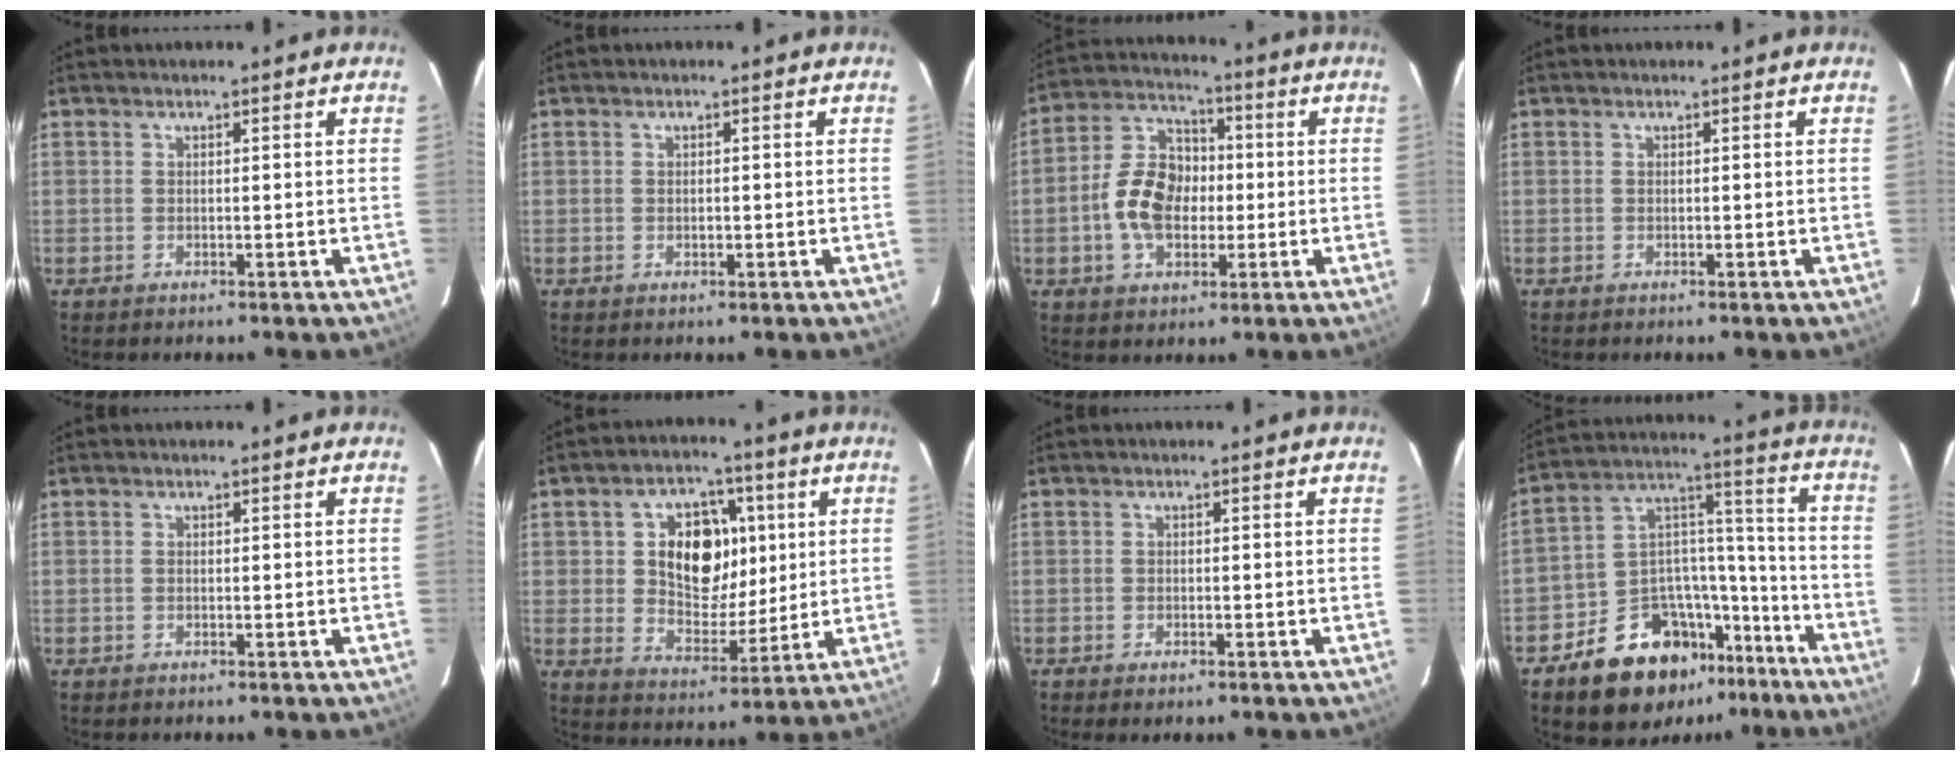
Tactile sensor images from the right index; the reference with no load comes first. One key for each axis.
{"total": 0.8, "fx": -0.1, "fy": 0.6, "fz": 0.5, "tx": -0.008, "ty": 0.003, "tz": 0.001}
{"total": 11.9, "fx": -1.7, "fy": 8.3, "fz": 8.3, "tx": -0.166, "ty": 0.028, "tz": -0.028}
{"total": 0.0}
{"total": 0.0}
{"total": 12.8, "fx": 2.9, "fy": 9.1, "fz": 8.5, "tx": -0.157, "ty": 0.012, "tz": 0.056}
{"total": 1.4, "fx": -1.0, "fy": 0.6, "fz": 0.7, "tx": -0.016, "ty": -0.005, "tz": -0.017}
{"total": 18.9, "fx": -13.0, "fy": 11.1, "fz": 7.9, "tx": -0.151, "ty": 0.063, "tz": -0.186}